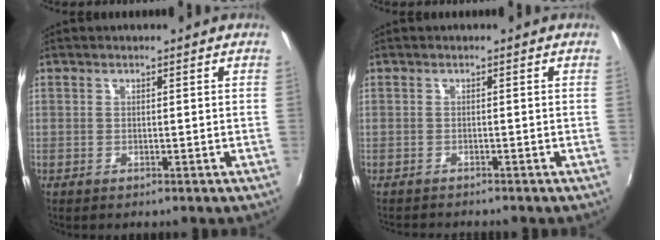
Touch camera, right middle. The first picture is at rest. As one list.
[{"total": 2.3, "force": [-2.2, 0.2, 0.4], "torque": [-0.017, -0.015, -0.040]}]